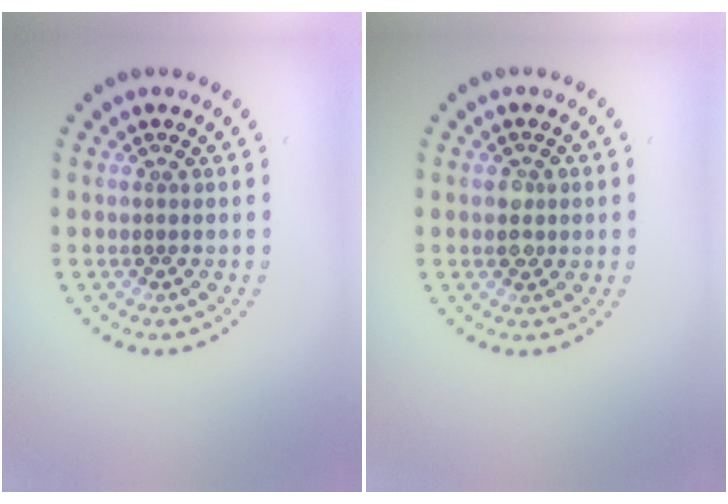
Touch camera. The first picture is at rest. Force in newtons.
{"total": 1.7, "press": 1.7, "slide": 0.3}